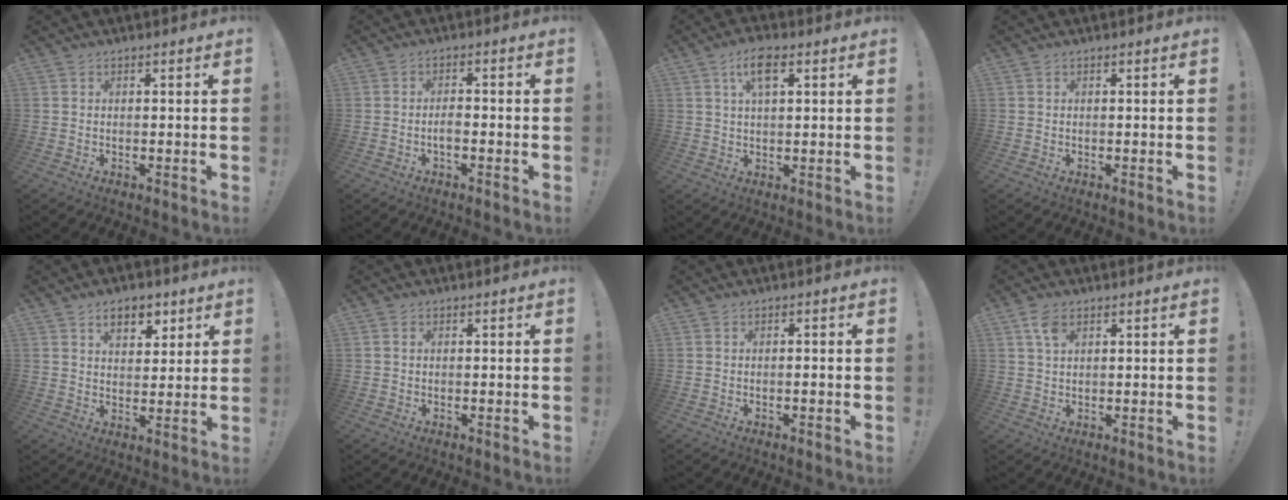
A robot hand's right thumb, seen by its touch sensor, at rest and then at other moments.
{"total": 2.8, "force": [-1.1, 1.1, 2.3], "torque": [-0.045, 0.002, -0.022]}
{"total": 7.4, "force": [3.0, 3.3, 5.9], "torque": [-0.102, 0.006, 0.052]}
{"total": 0.0}
{"total": 8.4, "force": [4.6, 4.9, 5.1], "torque": [-0.074, -0.011, 0.083]}
{"total": 0.7, "force": [0.2, 0.6, 0.4], "torque": [-0.008, 0.003, 0.003]}
{"total": 1.4, "force": [-0.8, -0.1, 1.1], "torque": [-0.024, 0.002, -0.013]}
{"total": 4.6, "force": [2.2, 2.5, 3.1], "torque": [-0.064, 0.003, 0.043]}